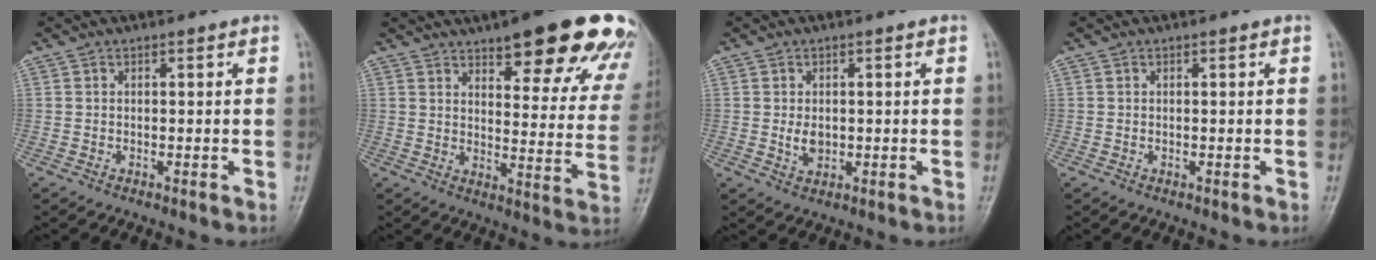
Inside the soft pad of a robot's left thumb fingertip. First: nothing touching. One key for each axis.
{"total": 23.6, "fx": 16.0, "fy": 7.1, "fz": 15.9, "tx": -0.156, "ty": -0.063, "tz": 0.194}
{"total": 2.8, "fx": -0.1, "fy": 2.1, "fz": 1.9, "tx": -0.025, "ty": -0.004, "tz": 0.003}
{"total": 0.0}